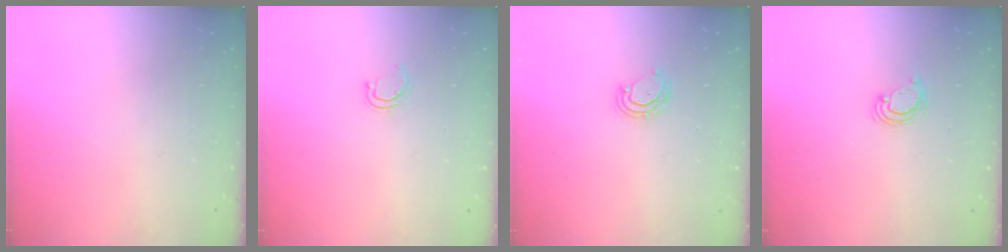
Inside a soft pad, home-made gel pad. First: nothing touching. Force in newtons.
{"total": 4.0, "press": 3.9, "slide": 0.4}
{"total": 6.1, "press": 6.1, "slide": 0.5}
{"total": 3.0, "press": 2.9, "slide": 0.3}